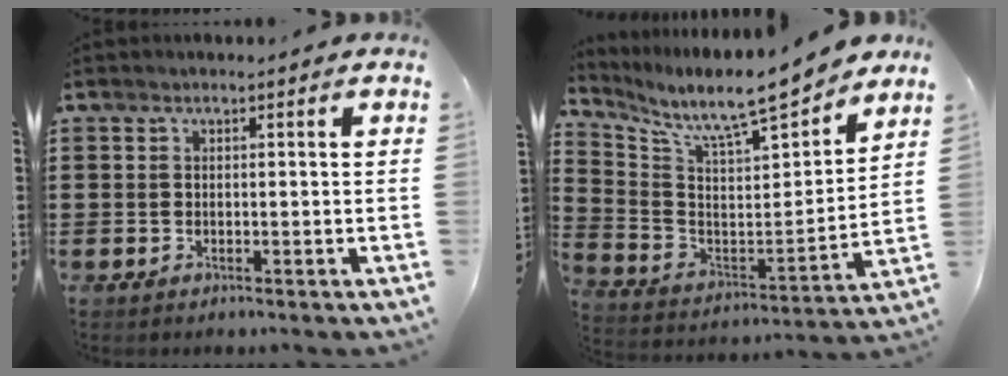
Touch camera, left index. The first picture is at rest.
{"total": 10.0, "force": [9.1, 1.0, 4.1], "torque": [-0.106, -0.078, 0.147]}